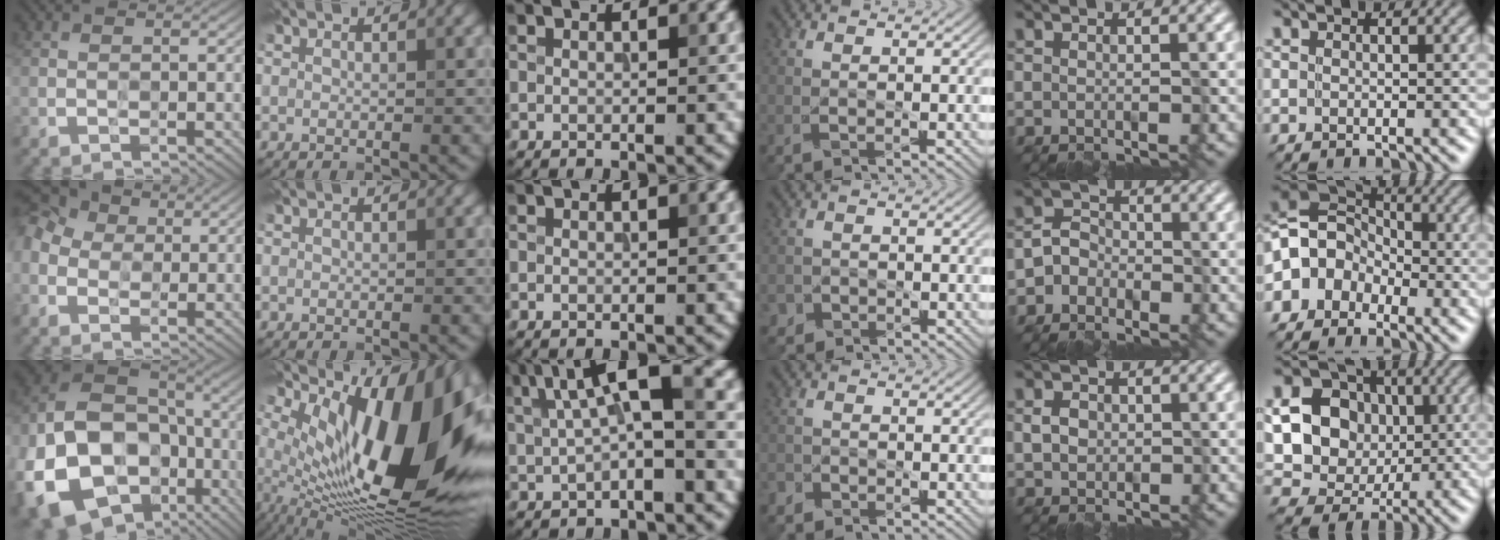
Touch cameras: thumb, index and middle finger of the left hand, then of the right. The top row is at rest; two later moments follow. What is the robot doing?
{"motion": "wipe", "object": "plastic plate"}